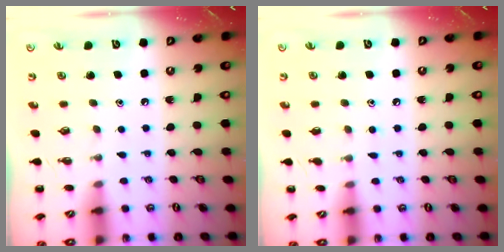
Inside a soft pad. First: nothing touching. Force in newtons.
{"total": 4.9, "press": 4.6, "slide": 1.6}